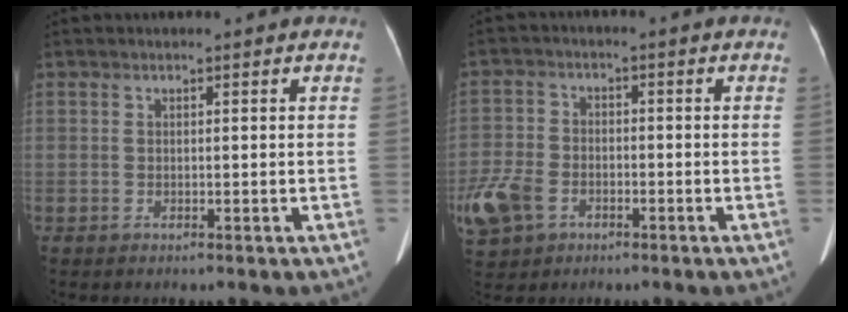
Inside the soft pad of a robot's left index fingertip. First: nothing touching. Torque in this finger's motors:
{"motor_torque": [0.69, 0.57, 0.34, 0.13]}